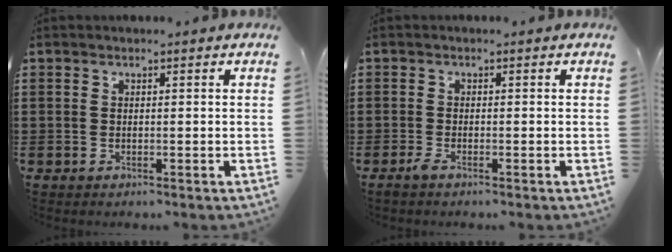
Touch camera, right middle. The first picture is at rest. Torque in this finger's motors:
{"motor_torque": [1.27, 0.53, 0.13, 0.04]}